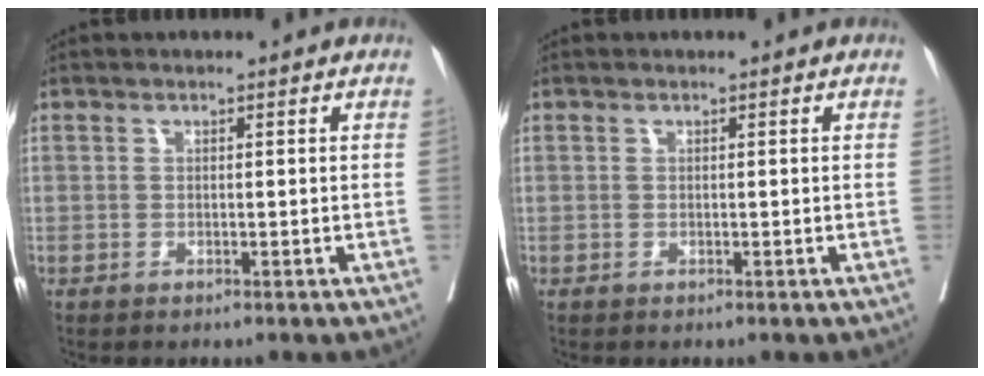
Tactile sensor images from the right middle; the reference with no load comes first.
{"total": 0.0}